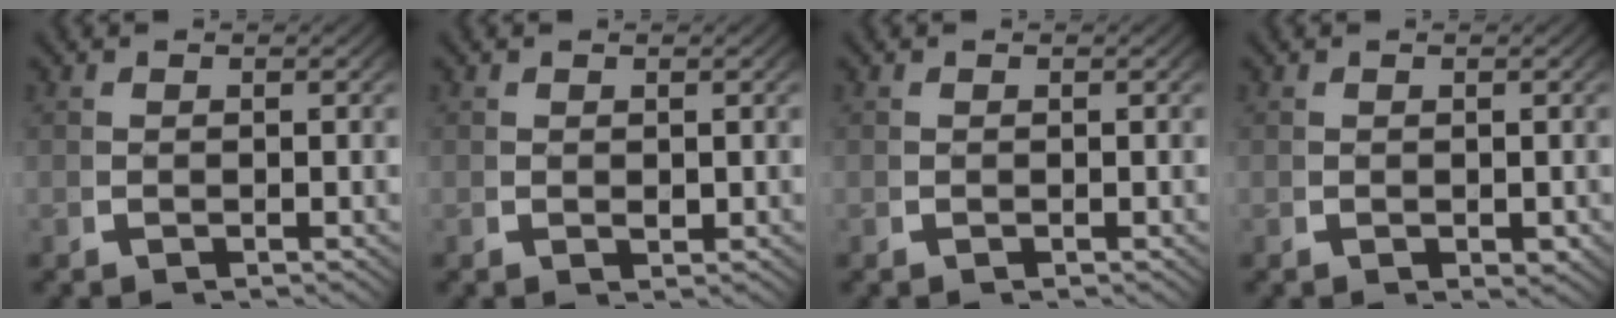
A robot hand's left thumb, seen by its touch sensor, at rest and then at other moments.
{"total": 0.7, "force": [0.4, 0.4, 0.4], "torque": [-0.009, -0.006, 0.011]}
{"total": 0.0}
{"total": 0.8, "force": [0.1, 0.6, 0.6], "torque": [-0.009, -0.006, 0.004]}